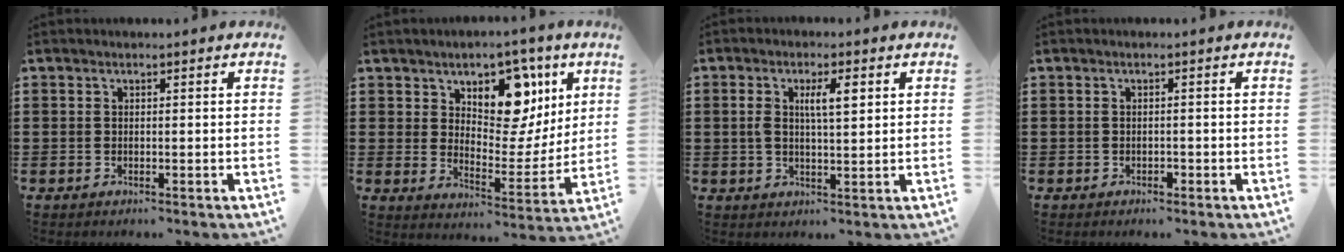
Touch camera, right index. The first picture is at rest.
{"total": 10.2, "force": [6.4, 5.9, 5.3], "torque": [-0.098, -0.032, 0.111]}
{"total": 4.7, "force": [1.3, 1.4, 4.2], "torque": [-0.087, 0.010, 0.018]}
{"total": 0.7, "force": [-0.5, 0.4, 0.4], "torque": [-0.012, -0.001, -0.009]}